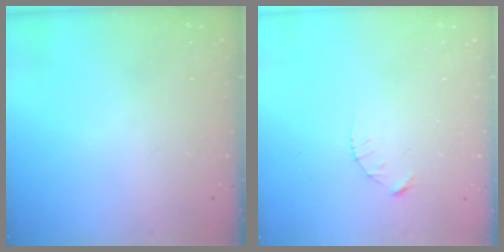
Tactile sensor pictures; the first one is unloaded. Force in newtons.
{"total": 2.1, "press": 2.1, "slide": 0.3}